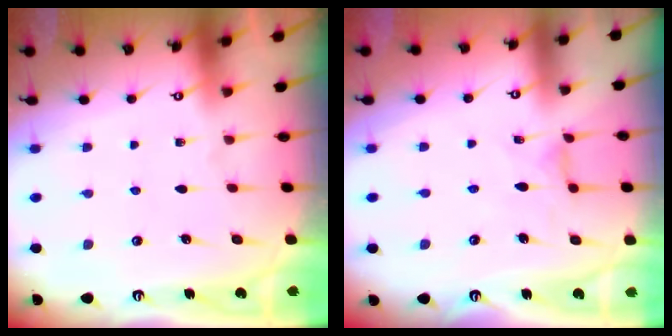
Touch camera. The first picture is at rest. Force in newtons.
{"total": 1.2, "press": 1.2, "slide": 0.3}